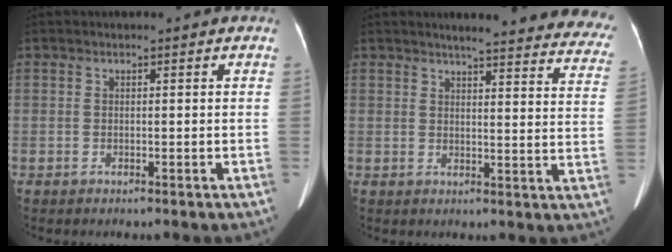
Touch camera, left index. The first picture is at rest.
{"total": 23.8, "force": [21.9, 2.9, 8.7], "torque": [-0.092, -0.077, 0.229]}